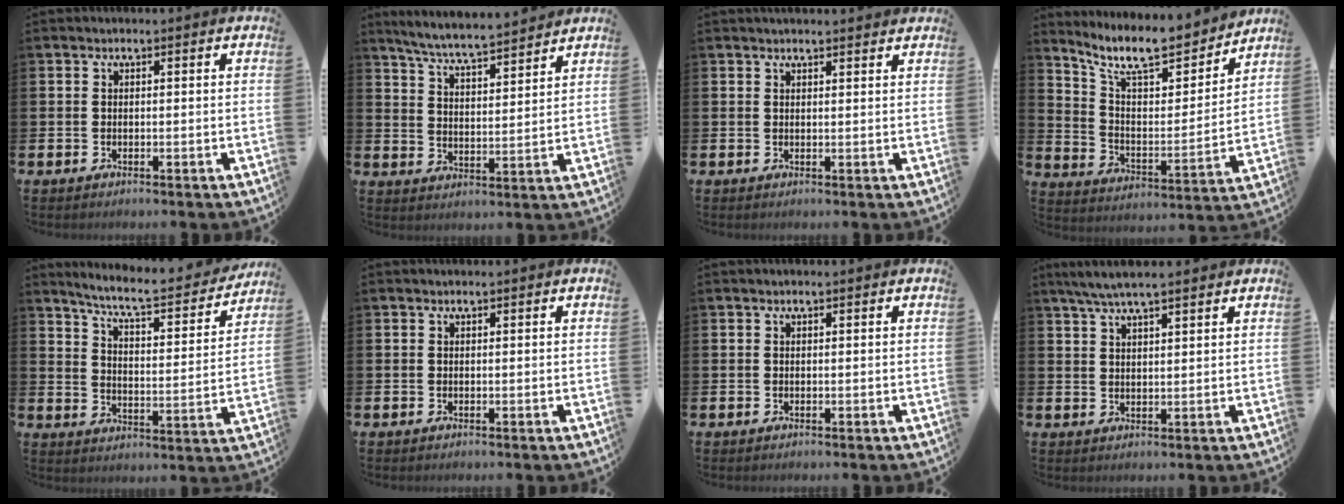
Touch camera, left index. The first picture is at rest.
{"total": 6.1, "force": [5.9, 0.1, 1.6], "torque": [-0.058, -0.040, 0.104]}
{"total": 1.4, "force": [1.4, 0.1, 0.2], "torque": [0.001, -0.005, 0.023]}
{"total": 10.7, "force": [9.4, 2.8, 4.2], "torque": [-0.121, -0.064, 0.167]}
{"total": 7.4, "force": [6.8, 0.9, 2.8], "torque": [-0.081, -0.050, 0.113]}
{"total": 0.0}
{"total": 0.0}
{"total": 5.2, "force": [4.5, 0.7, 2.6], "torque": [-0.060, -0.007, 0.082]}